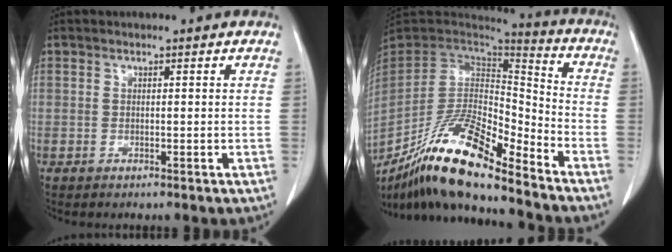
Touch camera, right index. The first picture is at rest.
{"total": 19.2, "force": [-14.4, 2.8, 12.3], "torque": [-0.243, -0.010, -0.267]}